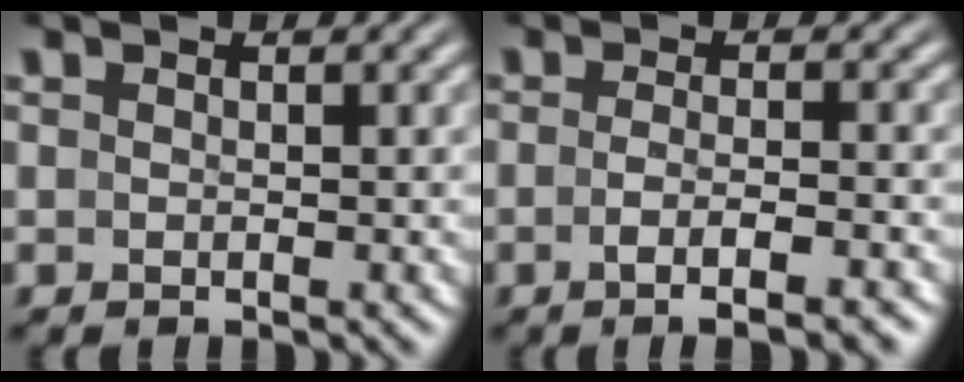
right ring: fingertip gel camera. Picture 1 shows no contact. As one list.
[{"total": 4.1, "force": [-2.9, -0.1, 2.9], "torque": [-0.046, -0.018, -0.039]}]